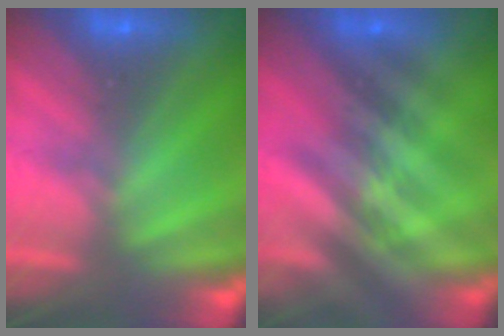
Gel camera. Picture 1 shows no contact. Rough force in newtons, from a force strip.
{"total": 2.4}